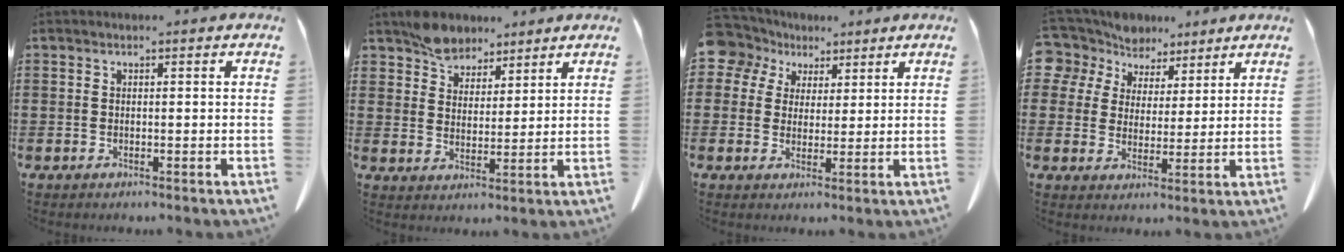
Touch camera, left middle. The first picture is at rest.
{"total": 5.8, "force": [5.0, 2.8, 0.9], "torque": [-0.036, -0.003, 0.098]}
{"total": 6.3, "force": [3.7, 4.9, 1.3], "torque": [-0.051, -0.002, 0.069]}
{"total": 6.8, "force": [5.3, 4.3, 0.3], "torque": [-0.049, -0.017, 0.099]}